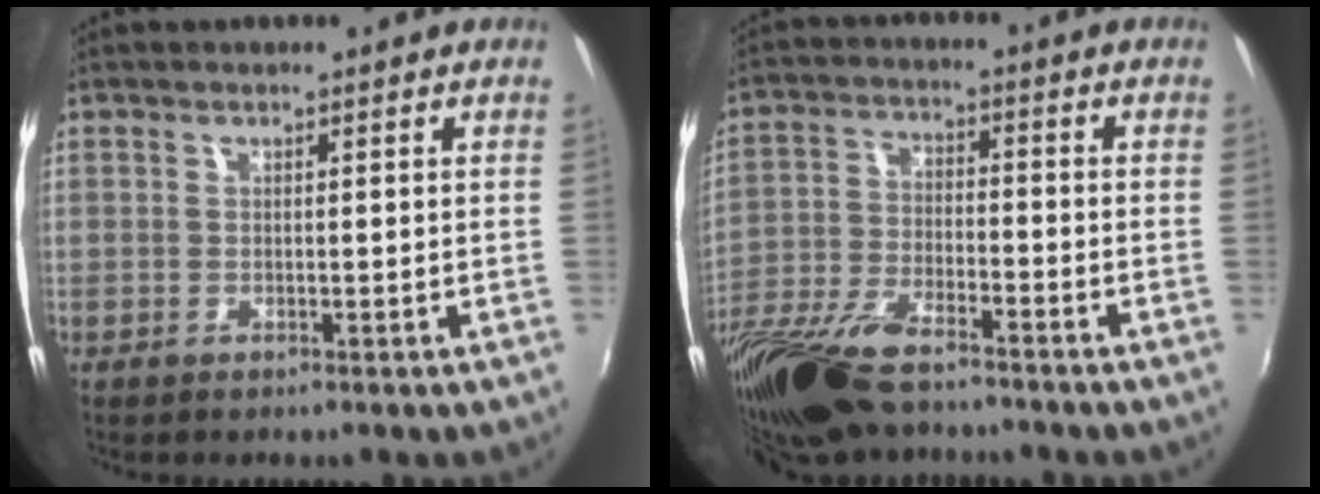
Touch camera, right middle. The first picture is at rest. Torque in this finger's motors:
{"motor_torque": [0.63, -1.51, 0.55, 0.20]}